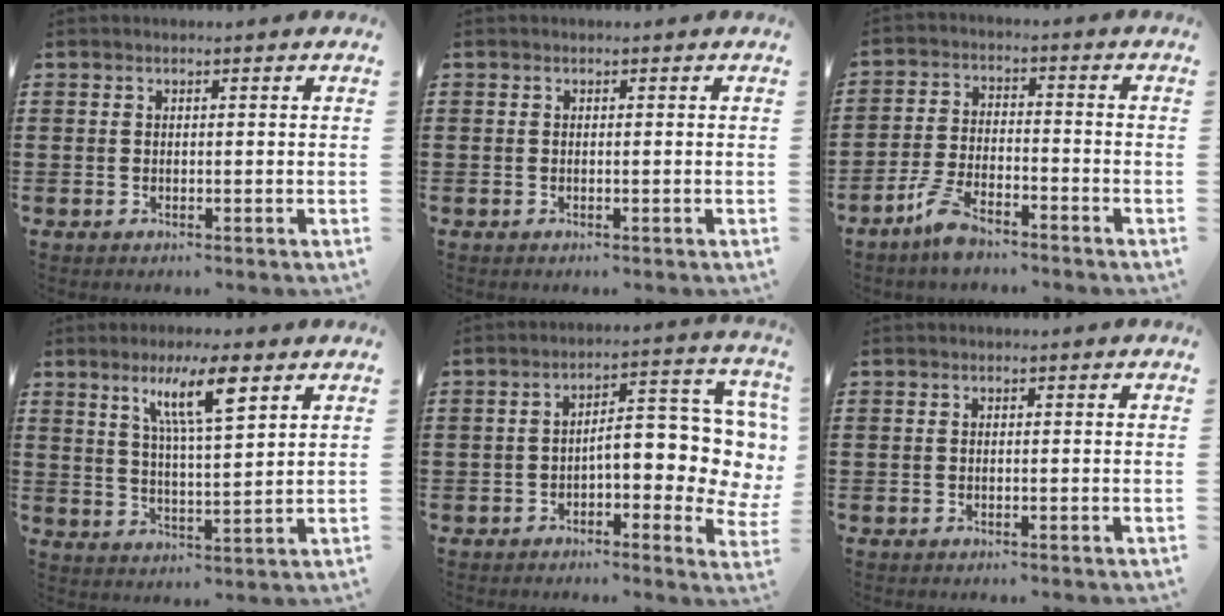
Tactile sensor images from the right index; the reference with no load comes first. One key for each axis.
{"total": 0.0}
{"total": 5.8, "fx": -4.5, "fy": 1.7, "fz": 3.2, "tx": -0.078, "ty": 0.002, "tz": -0.089}
{"total": 8.4, "fx": 4.6, "fy": 1.4, "fz": 6.9, "tx": -0.133, "ty": 0.001, "tz": 0.074}
{"total": 7.5, "fx": 0.3, "fy": 3.7, "fz": 6.5, "tx": -0.086, "ty": -0.025, "tz": -0.007}
{"total": 0.0}